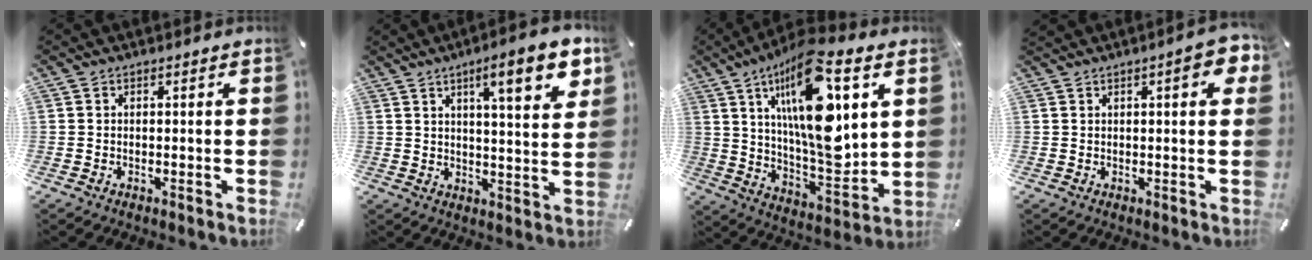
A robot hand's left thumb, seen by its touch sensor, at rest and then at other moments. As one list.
[{"total": 12.0, "force": [6.3, 2.5, 9.9], "torque": [-0.136, -0.031, 0.095]}, {"total": 24.1, "force": [9.7, 8.5, 20.3], "torque": [-0.378, -0.057, 0.143]}, {"total": 6.0, "force": [2.6, 1.7, 5.1], "torque": [-0.069, -0.008, 0.037]}]